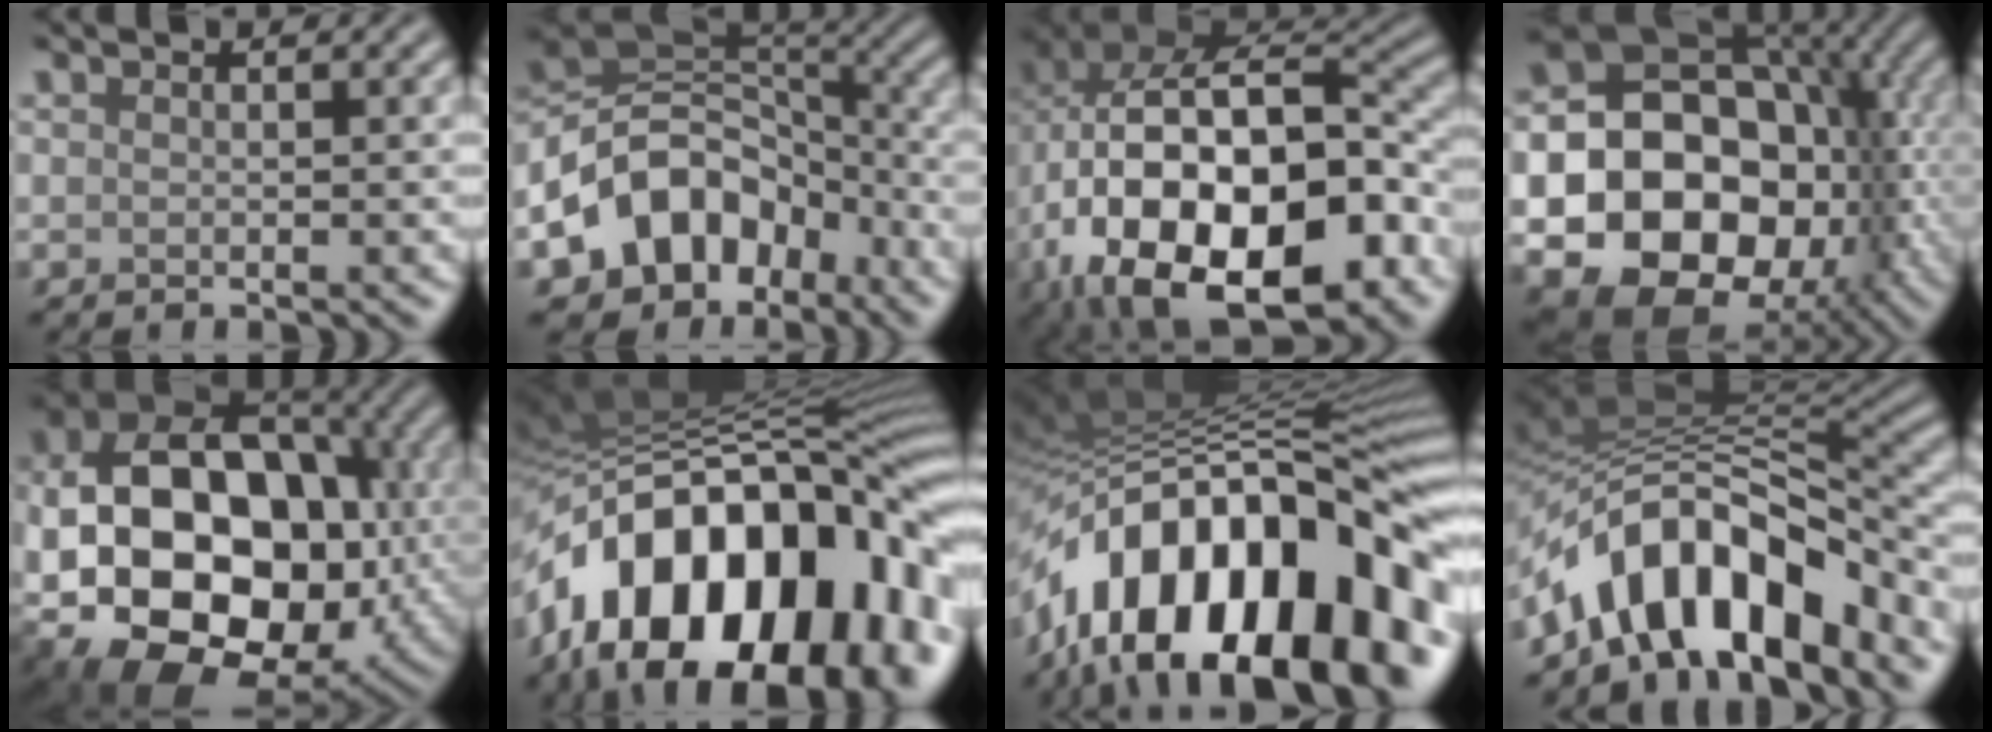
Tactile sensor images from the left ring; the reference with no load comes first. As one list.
[{"total": 9.9, "force": [-4.9, 7.1, 5.0], "torque": [-0.073, 0.015, -0.102]}, {"total": 19.7, "force": [-5.5, 11.9, 14.7], "torque": [-0.261, -0.029, -0.063]}, {"total": 20.0, "force": [-5.2, 16.3, 10.3], "torque": [-0.141, -0.025, -0.099]}, {"total": 19.8, "force": [-2.4, 14.5, 13.3], "torque": [-0.223, -0.014, -0.028]}, {"total": 17.4, "force": [-5.6, 10.2, 13.0], "torque": [-0.199, 0.025, -0.094]}, {"total": 18.4, "force": [-7.1, 8.8, 14.5], "torque": [-0.212, 0.031, -0.130]}, {"total": 11.4, "force": [-6.5, 5.1, 7.8], "torque": [-0.107, 0.011, -0.117]}]